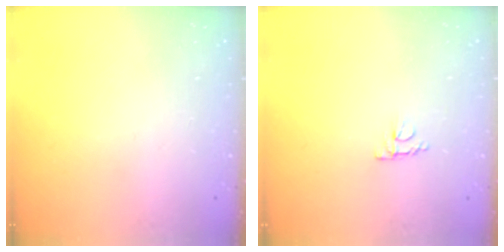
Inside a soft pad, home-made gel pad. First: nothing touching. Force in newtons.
{"total": 4.1, "press": 4.0, "slide": 0.7}